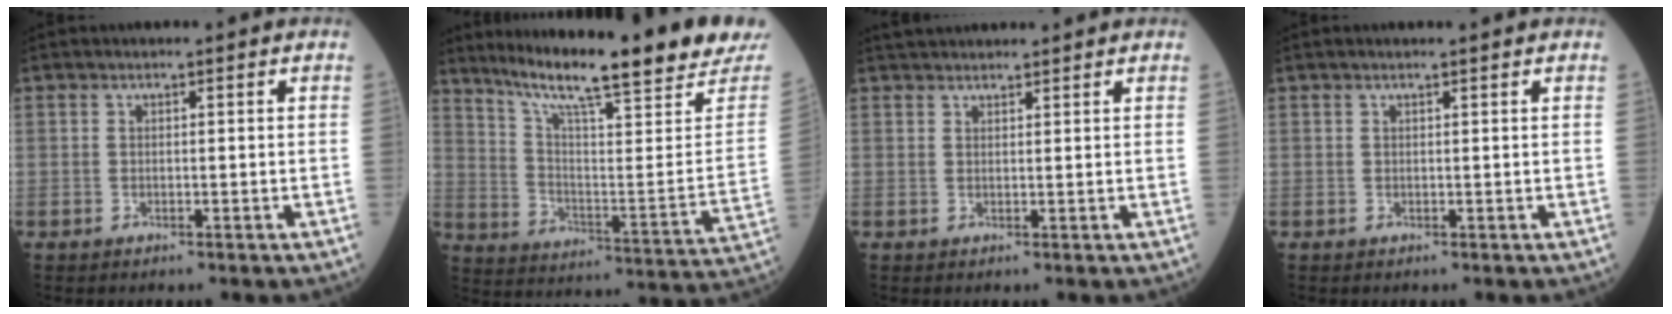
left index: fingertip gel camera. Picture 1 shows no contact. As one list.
[{"total": 23.3, "force": [19.0, 0.7, 13.4], "torque": [-0.214, -0.054, 0.268]}, {"total": 5.6, "force": [5.3, 0.8, 1.8], "torque": [-0.024, 0.040, 0.080]}, {"total": 1.4, "force": [1.2, -0.2, 0.7], "torque": [-0.012, 0.010, 0.020]}]